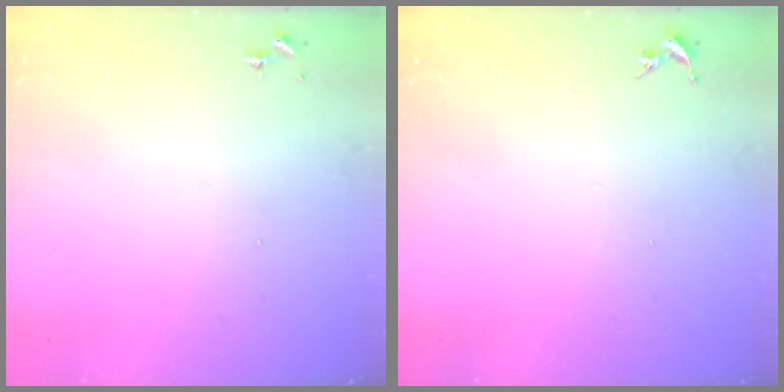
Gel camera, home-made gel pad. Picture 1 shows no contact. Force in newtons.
{"total": 0.0}